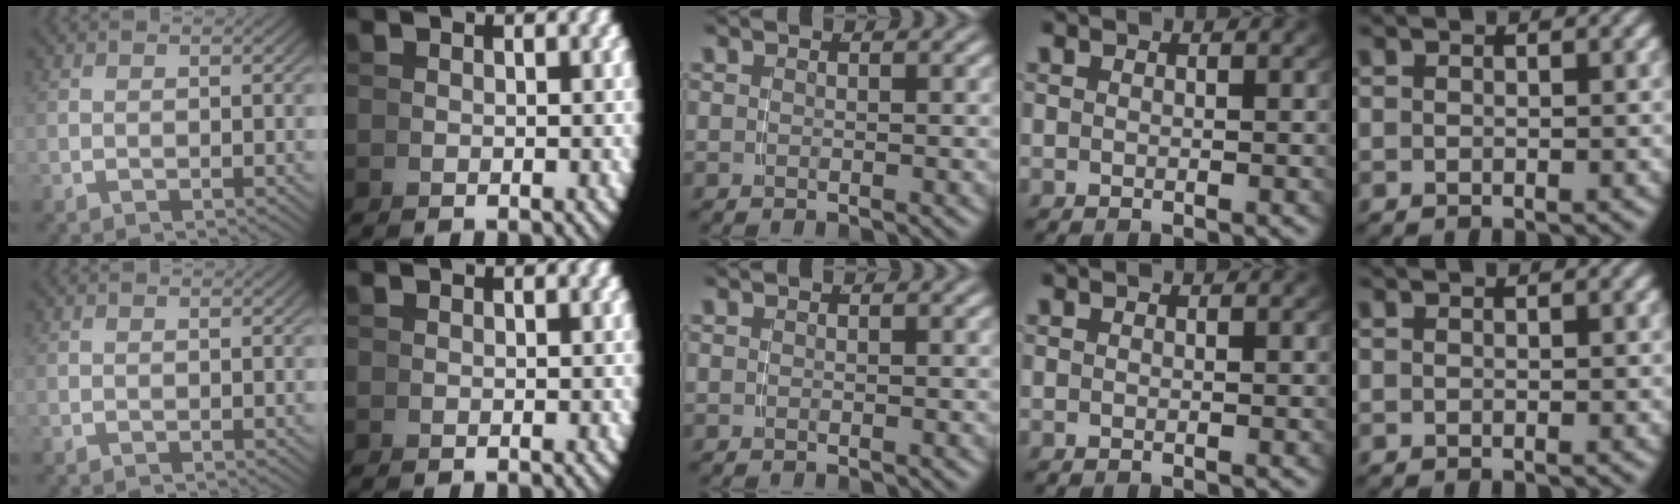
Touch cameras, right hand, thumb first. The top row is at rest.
{}